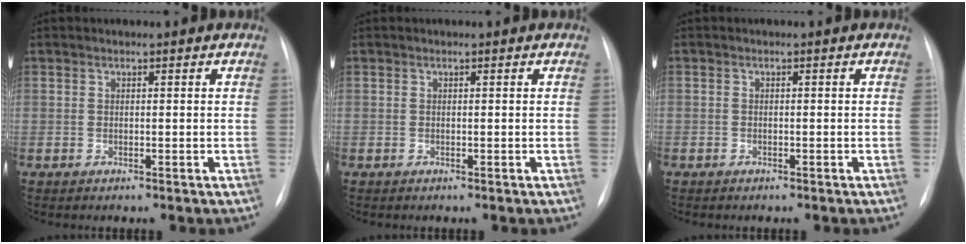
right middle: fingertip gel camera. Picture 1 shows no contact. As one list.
[{"total": 0.0}, {"total": 0.6, "force": [-0.4, 0.5, 0.0], "torque": [-0.006, 0.003, -0.007]}]